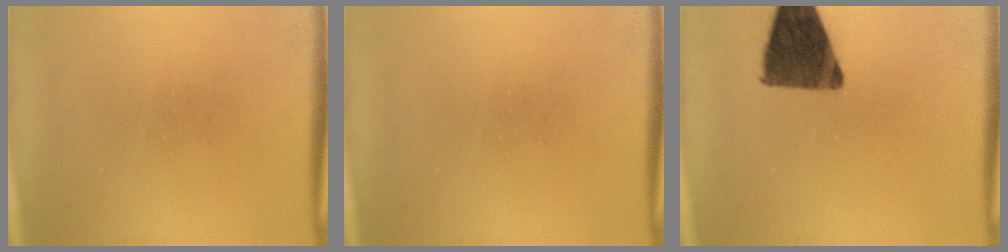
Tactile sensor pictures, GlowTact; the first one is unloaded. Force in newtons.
{"total": 0.0}
{"total": 12.4}